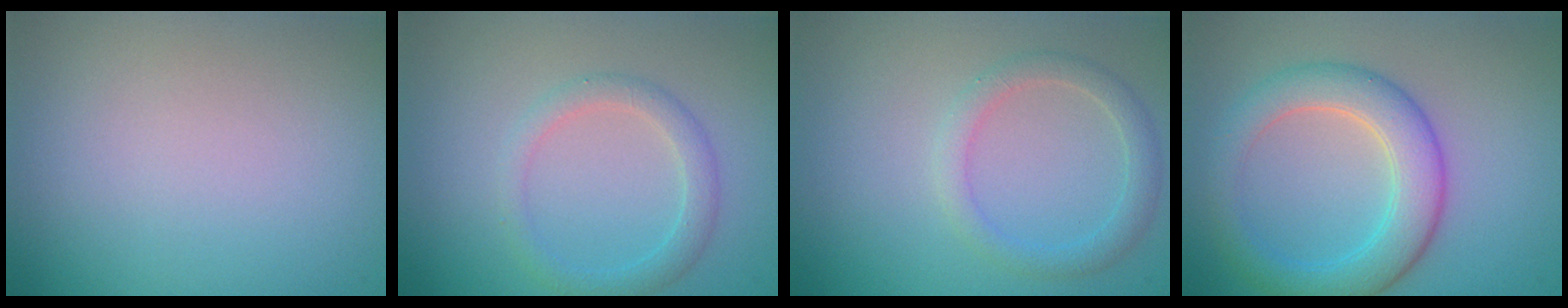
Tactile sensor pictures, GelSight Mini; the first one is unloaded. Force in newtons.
{"total": 2.1, "press": 2.1, "slide": 0.1}
{"total": 2.1, "press": 2.1, "slide": 0.1}
{"total": 5.1, "press": 5.1, "slide": 0.0}